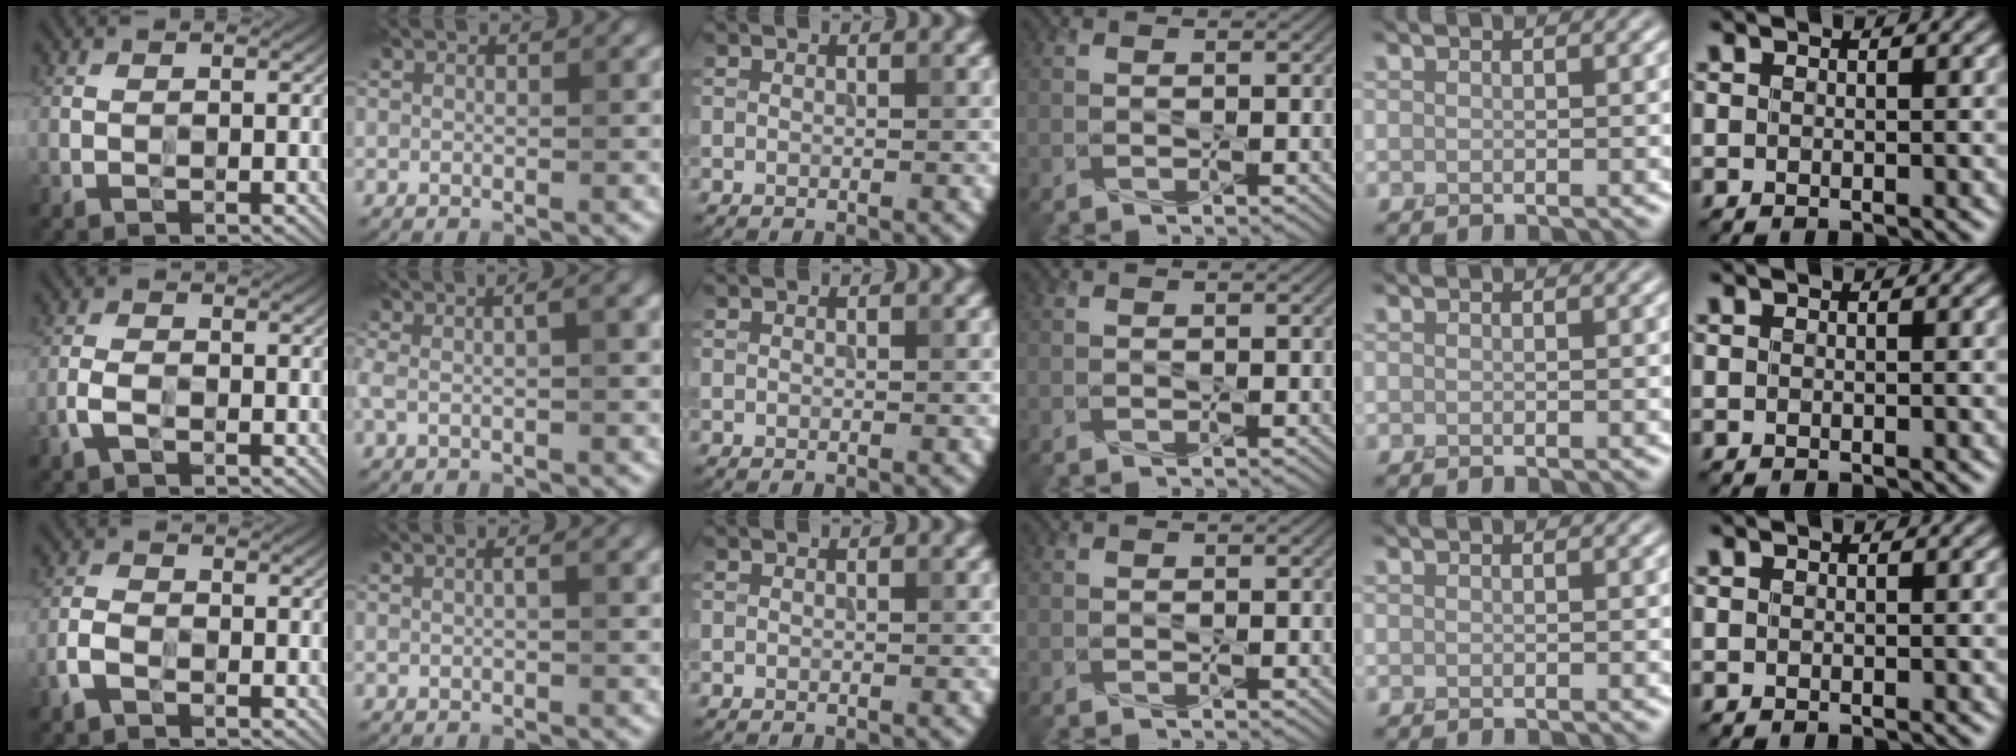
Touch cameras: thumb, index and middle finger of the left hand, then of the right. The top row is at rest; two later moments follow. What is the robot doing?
{"motion": "screw", "object": "toothpaste"}